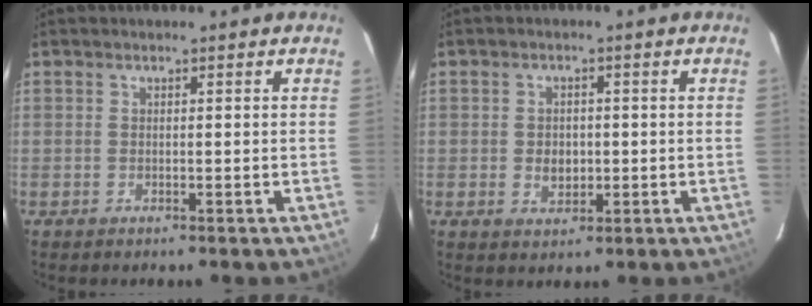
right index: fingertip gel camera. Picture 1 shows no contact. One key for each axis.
{"total": 3.7, "fx": -0.5, "fy": 2.9, "fz": 2.3, "tx": -0.040, "ty": 0.000, "tz": -0.004}